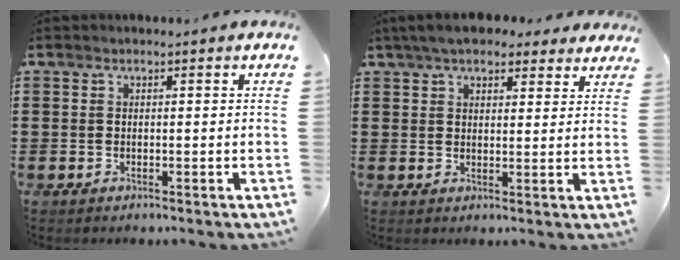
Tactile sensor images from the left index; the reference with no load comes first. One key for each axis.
{"total": 5.4, "fx": 4.6, "fy": 1.6, "fz": 2.2, "tx": -0.058, "ty": -0.001, "tz": 0.086}